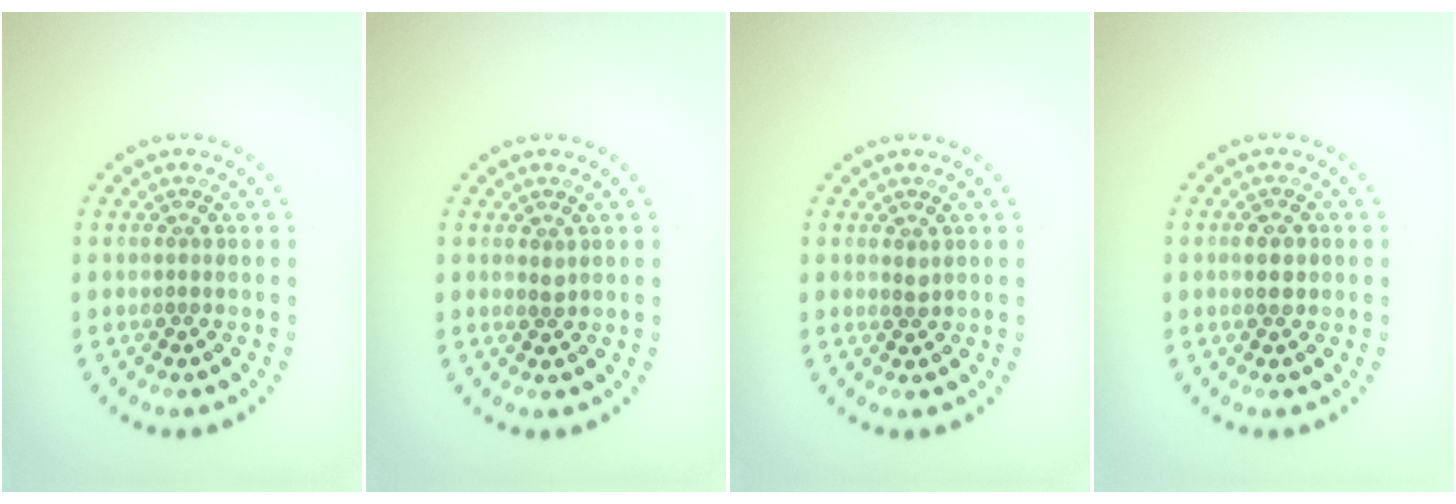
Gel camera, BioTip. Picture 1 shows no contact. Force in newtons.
{"total": 0.5, "press": 0.4, "slide": 0.3}
{"total": 0.5, "press": 0.4, "slide": 0.3}
{"total": 1.5, "press": 1.5, "slide": 0.1}